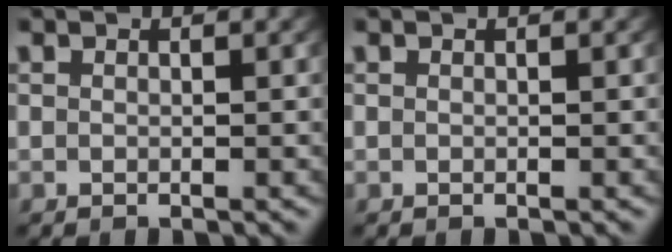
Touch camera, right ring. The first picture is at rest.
{"total": 0.0}